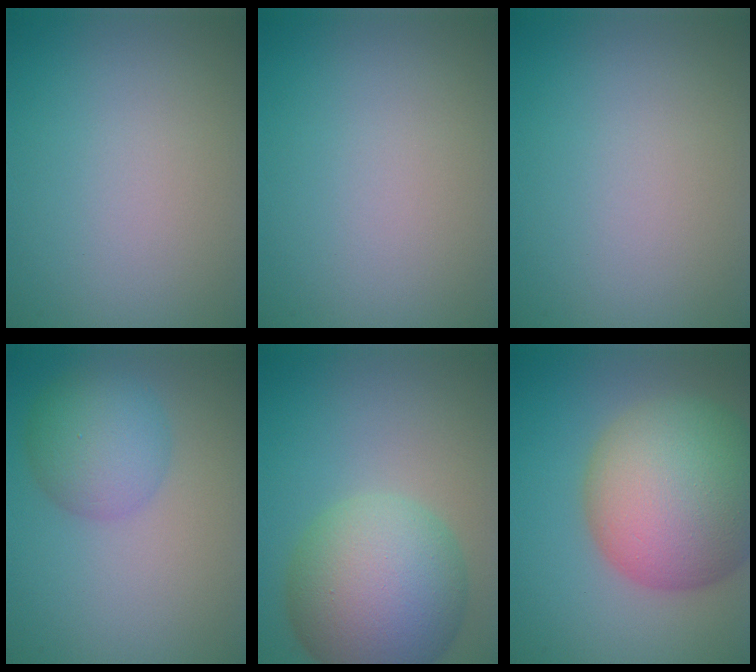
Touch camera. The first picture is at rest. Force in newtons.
{"total": 0.0}
{"total": 0.0}
{"total": 4.7, "press": 4.7, "slide": 0.0}
{"total": 10.6, "press": 10.6, "slide": 0.6}
{"total": 13.9, "press": 13.9, "slide": 0.9}